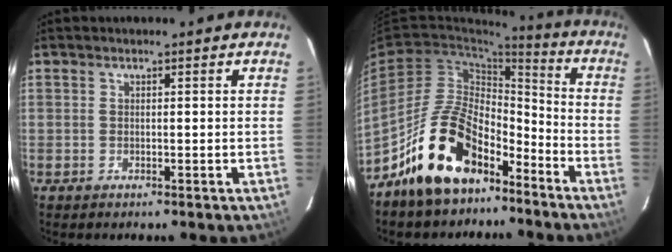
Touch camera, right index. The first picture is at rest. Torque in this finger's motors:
{"motor_torque": [1.11, -1.02, 1.03, 0.16]}